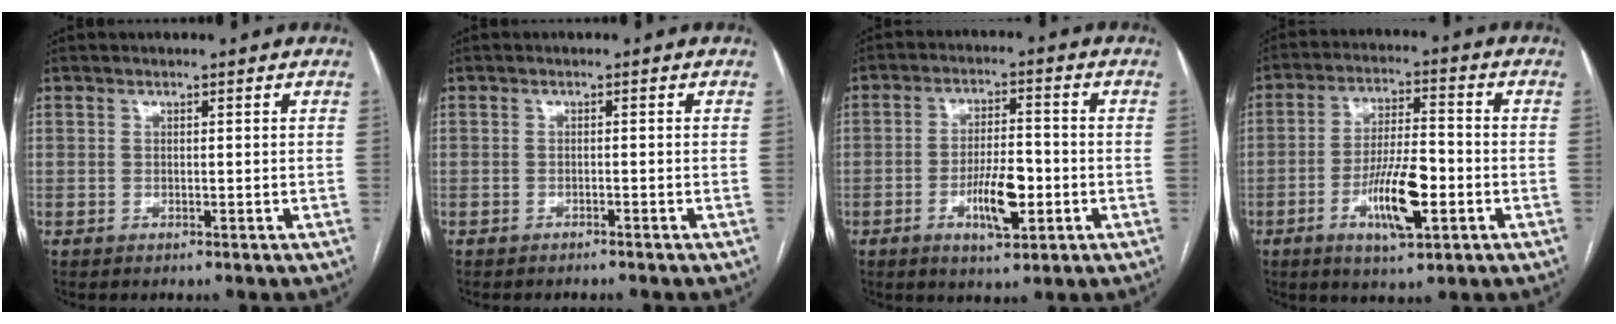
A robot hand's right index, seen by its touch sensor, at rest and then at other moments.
{"total": 1.5, "force": [-1.4, 0.0, 0.5], "torque": [-0.009, -0.001, -0.016]}
{"total": 7.7, "force": [-2.5, 2.3, 6.9], "torque": [-0.125, 0.003, -0.037]}
{"total": 10.2, "force": [-3.5, 2.5, 9.3], "torque": [-0.173, 0.001, -0.057]}